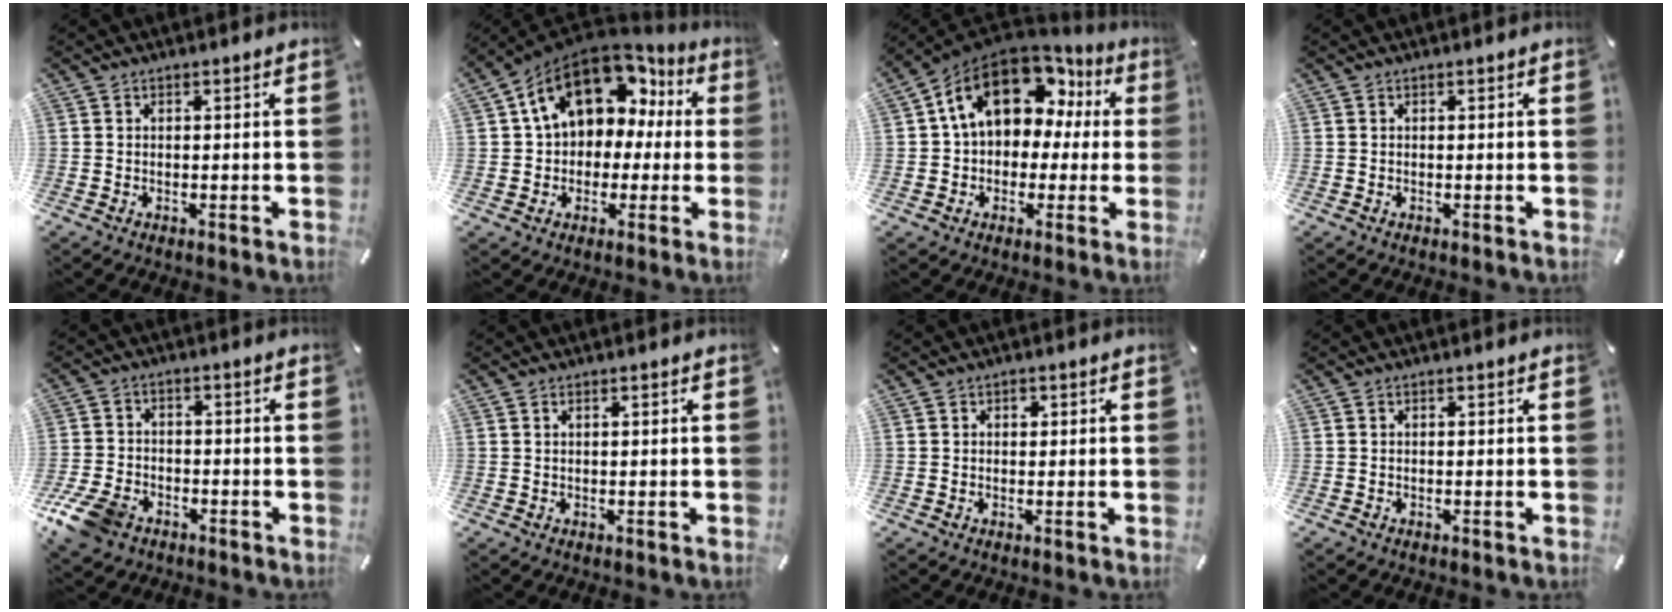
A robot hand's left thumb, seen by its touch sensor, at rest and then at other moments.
{"total": 16.5, "force": [6.7, 11.8, 9.4], "torque": [-0.156, -0.029, 0.119]}
{"total": 18.1, "force": [6.8, 12.7, 11.1], "torque": [-0.188, -0.029, 0.119]}
{"total": 0.0}
{"total": 8.7, "force": [-5.2, 5.6, 4.2], "torque": [-0.101, 0.022, -0.100]}
{"total": 0.7, "force": [0.2, 0.2, 0.6], "torque": [-0.011, 0.000, 0.004]}
{"total": 1.1, "force": [0.3, 1.0, 0.4], "torque": [-0.001, 0.002, 0.002]}
{"total": 0.0}